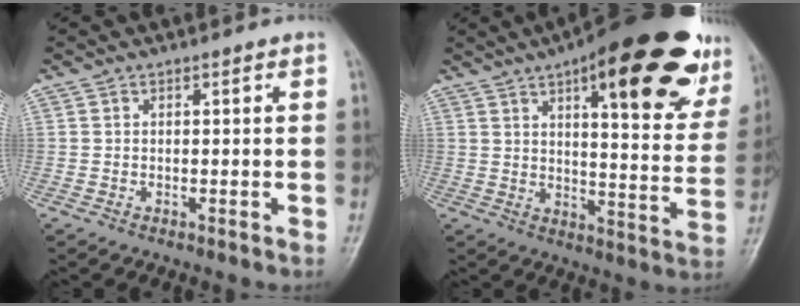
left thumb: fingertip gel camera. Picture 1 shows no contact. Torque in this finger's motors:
{"motor_torque": [0.44, 0.49, 1.83, -0.94, 0.16]}